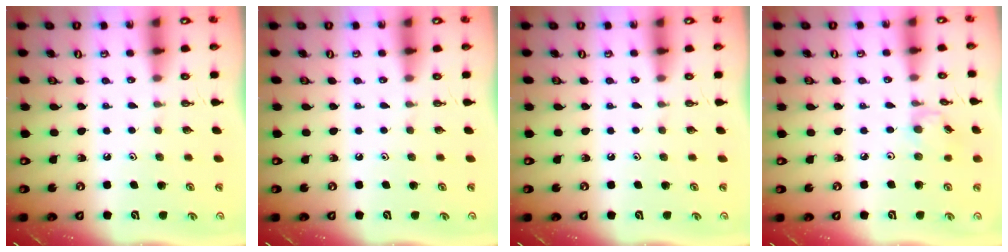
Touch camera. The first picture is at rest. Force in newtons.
{"total": 0.0}
{"total": 0.0}
{"total": 3.7, "press": 3.7, "slide": 0.5}